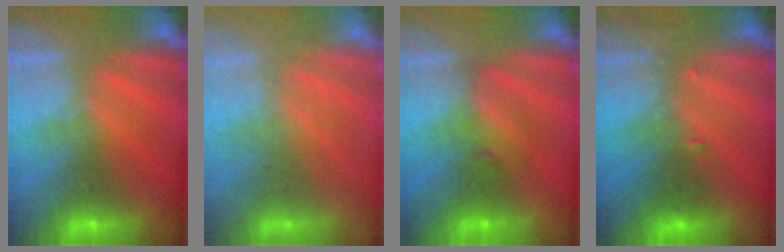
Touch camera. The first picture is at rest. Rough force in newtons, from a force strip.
{"total": 2.8}
{"total": 2.4}
{"total": 2.7}